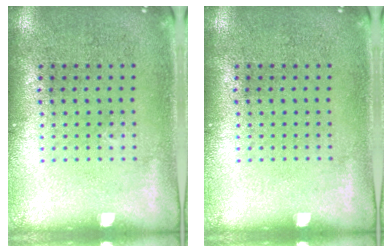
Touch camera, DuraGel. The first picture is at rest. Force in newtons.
{"total": 0.0}